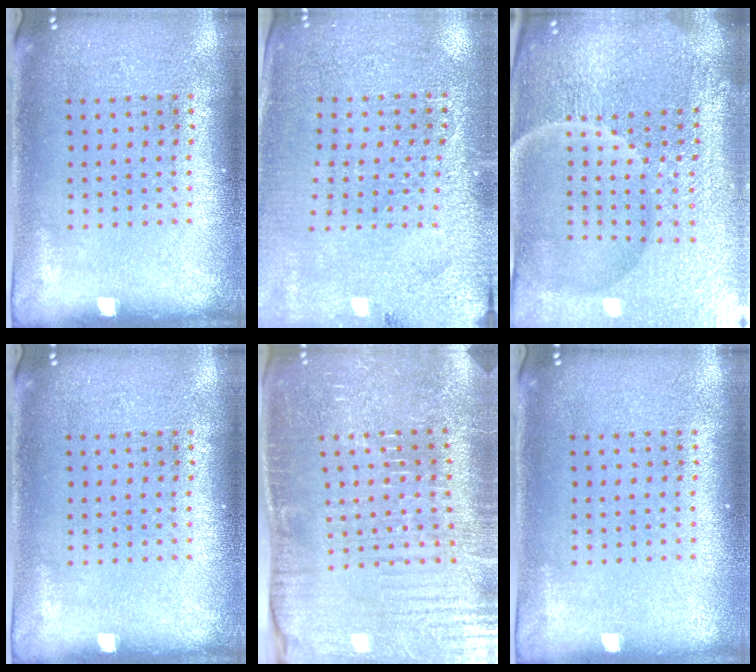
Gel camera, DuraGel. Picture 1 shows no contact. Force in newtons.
{"total": 2.7, "press": 2.7, "slide": 0.3}
{"total": 6.6, "press": 5.8, "slide": 3.0}
{"total": 0.0}
{"total": 4.3, "press": 4.2, "slide": 0.4}
{"total": 0.0}